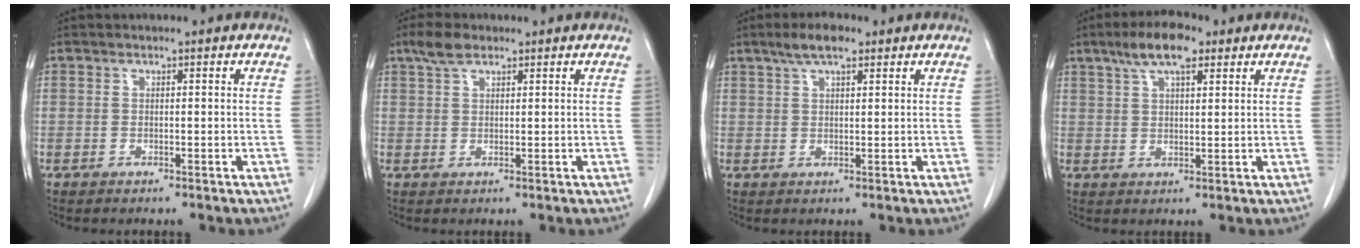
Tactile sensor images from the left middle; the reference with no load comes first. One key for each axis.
{"total": 3.2, "fx": 2.3, "fy": 1.3, "fz": 1.8, "tx": -0.041, "ty": 0.010, "tz": 0.045}
{"total": 4.7, "fx": 3.2, "fy": 1.3, "fz": 3.2, "tx": -0.065, "ty": 0.012, "tz": 0.057}
{"total": 7.3, "fx": 4.6, "fy": 2.1, "fz": 5.3, "tx": -0.102, "ty": 0.015, "tz": 0.080}